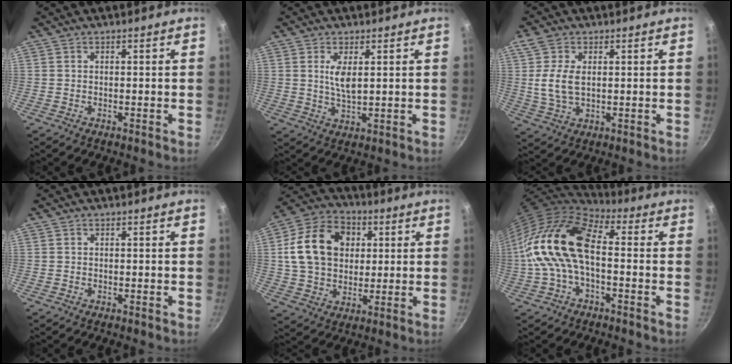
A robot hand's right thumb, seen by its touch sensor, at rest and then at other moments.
{"total": 6.4, "force": [1.6, 2.5, 5.7], "torque": [-0.102, -0.018, 0.034]}
{"total": 7.1, "force": [1.1, 4.1, 5.7], "torque": [-0.121, 0.000, 0.020]}
{"total": 0.0}
{"total": 17.2, "force": [3.4, 13.0, 10.6], "torque": [-0.163, 0.013, 0.052]}
{"total": 16.0, "force": [-0.3, 8.5, 13.5], "torque": [-0.250, 0.029, -0.017]}